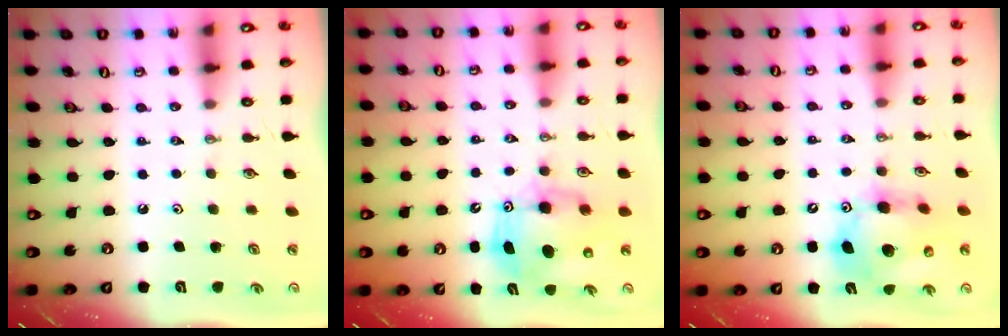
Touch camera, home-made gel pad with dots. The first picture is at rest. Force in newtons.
{"total": 9.4, "press": 9.1, "slide": 2.2}
{"total": 14.7, "press": 14.5, "slide": 2.4}